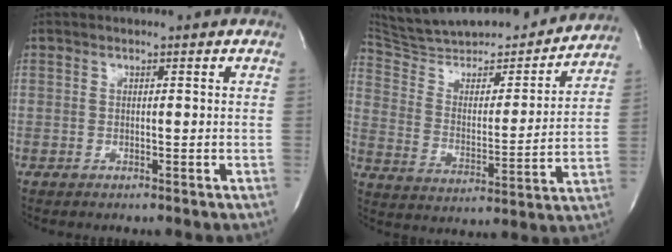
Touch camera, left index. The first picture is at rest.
{"total": 25.4, "force": [23.2, 5.0, 9.0], "torque": [-0.151, -0.014, 0.339]}